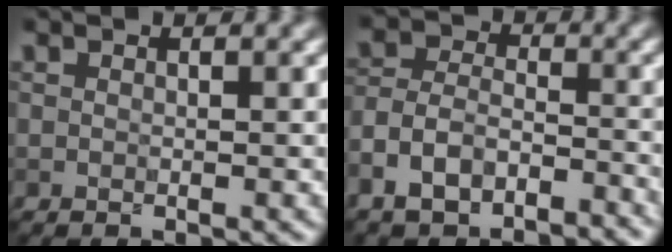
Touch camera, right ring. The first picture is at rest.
{"total": 6.7, "force": [-4.9, 3.6, 2.8], "torque": [-0.057, 0.003, -0.104]}